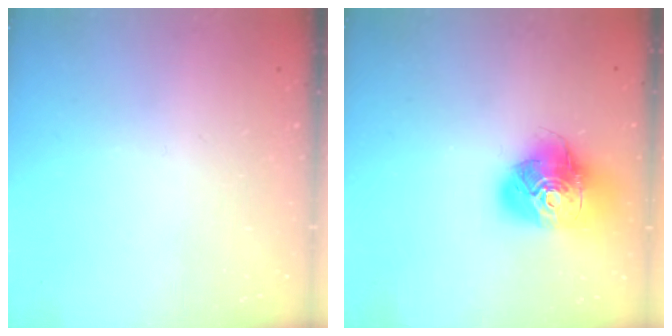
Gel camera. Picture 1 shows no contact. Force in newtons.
{"total": 17.1, "press": 17.0, "slide": 2.2}